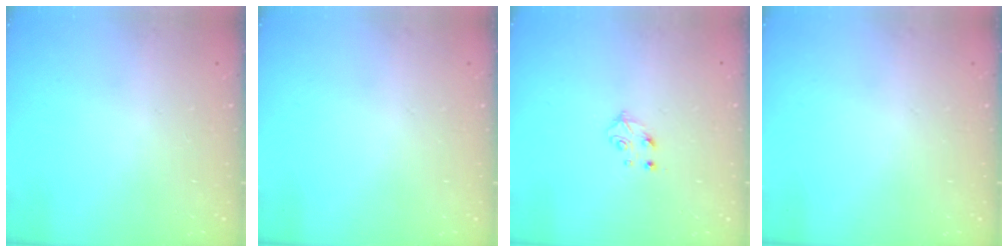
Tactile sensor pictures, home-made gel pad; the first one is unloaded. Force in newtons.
{"total": 0.0}
{"total": 4.2, "press": 4.1, "slide": 0.6}
{"total": 0.0}